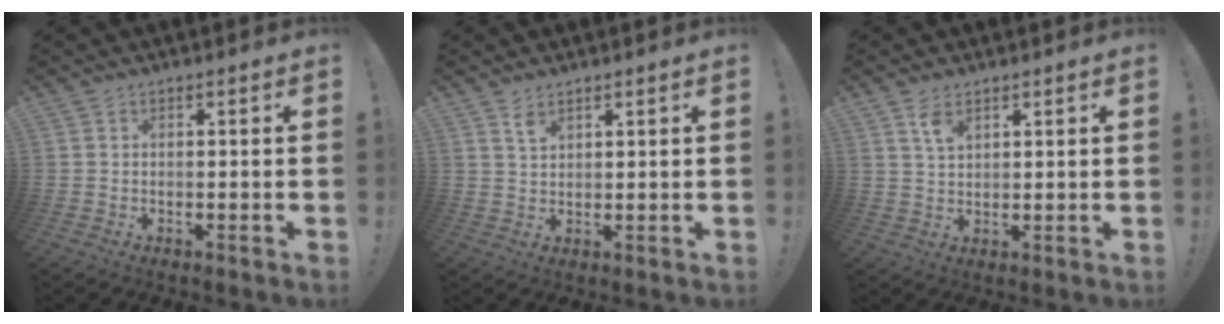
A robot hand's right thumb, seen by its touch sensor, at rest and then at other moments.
{"total": 3.1, "force": [2.4, 1.5, 1.4], "torque": [-0.009, -0.021, 0.040]}
{"total": 4.4, "force": [2.6, 2.1, 2.7], "torque": [-0.035, -0.015, 0.044]}